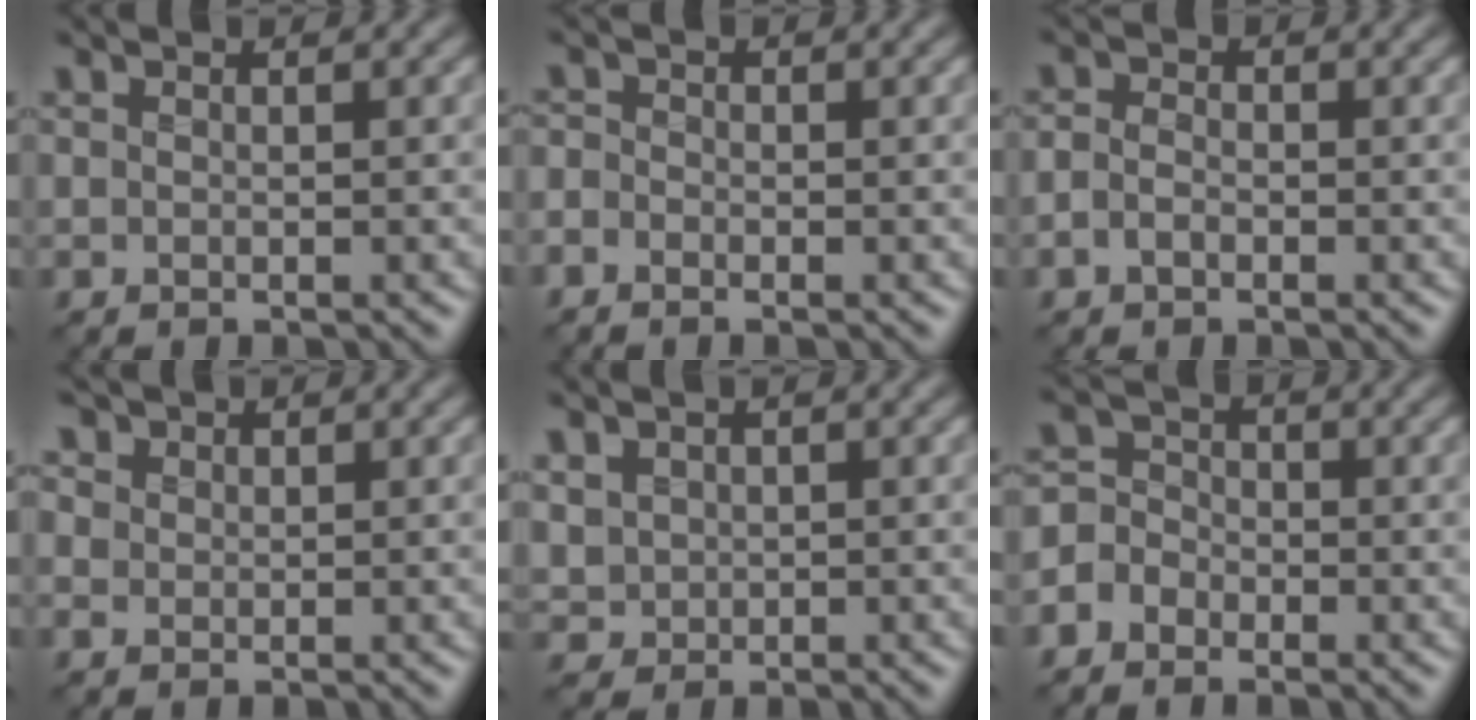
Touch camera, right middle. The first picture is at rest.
{"total": 1.3, "force": [-0.8, 0.8, 0.6], "torque": [-0.009, -0.003, -0.019]}
{"total": 1.5, "force": [-0.7, 1.0, 0.9], "torque": [-0.018, 0.002, -0.017]}
{"total": 2.3, "force": [1.0, 1.9, 0.7], "torque": [-0.020, 0.007, 0.010]}
{"total": 2.6, "force": [1.0, 2.2, 0.9], "torque": [-0.044, 0.004, 0.033]}
{"total": 3.4, "force": [-1.6, 2.9, 1.0], "torque": [-0.001, 0.008, -0.040]}